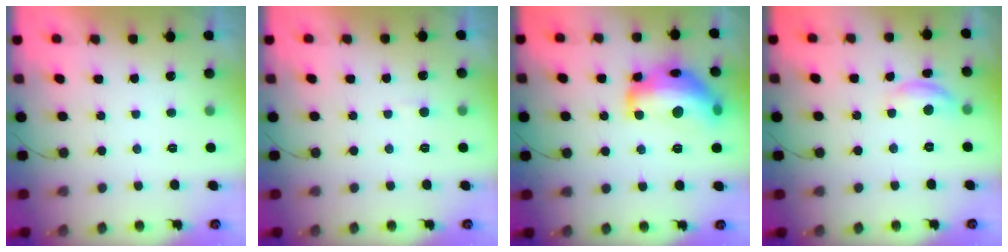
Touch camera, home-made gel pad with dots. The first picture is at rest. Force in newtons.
{"total": 2.3, "press": 2.3, "slide": 0.3}
{"total": 19.0, "press": 18.9, "slide": 1.1}
{"total": 7.9, "press": 7.9, "slide": 0.3}